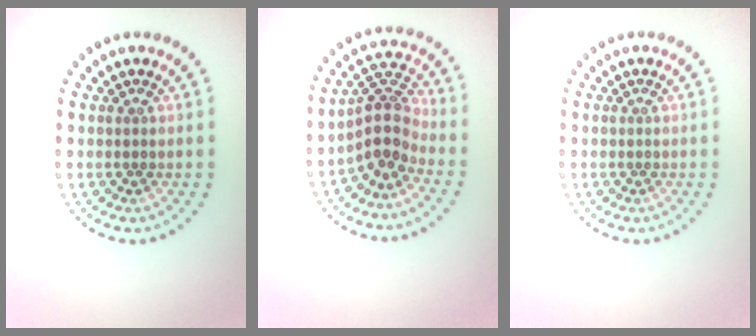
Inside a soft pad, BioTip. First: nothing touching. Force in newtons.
{"total": 3.7, "press": 2.7, "slide": 2.5}
{"total": 0.0}